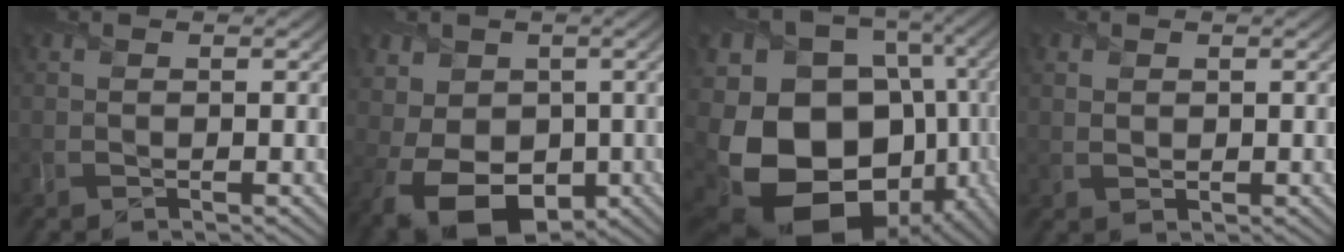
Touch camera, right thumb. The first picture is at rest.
{"total": 11.9, "force": [-2.9, 9.2, 6.9], "torque": [-0.151, -0.015, -0.065]}
{"total": 21.4, "force": [-4.7, 16.6, 12.6], "torque": [-0.317, -0.062, -0.043]}
{"total": 1.3, "force": [0.6, 1.1, 0.5], "torque": [-0.016, -0.003, 0.014]}